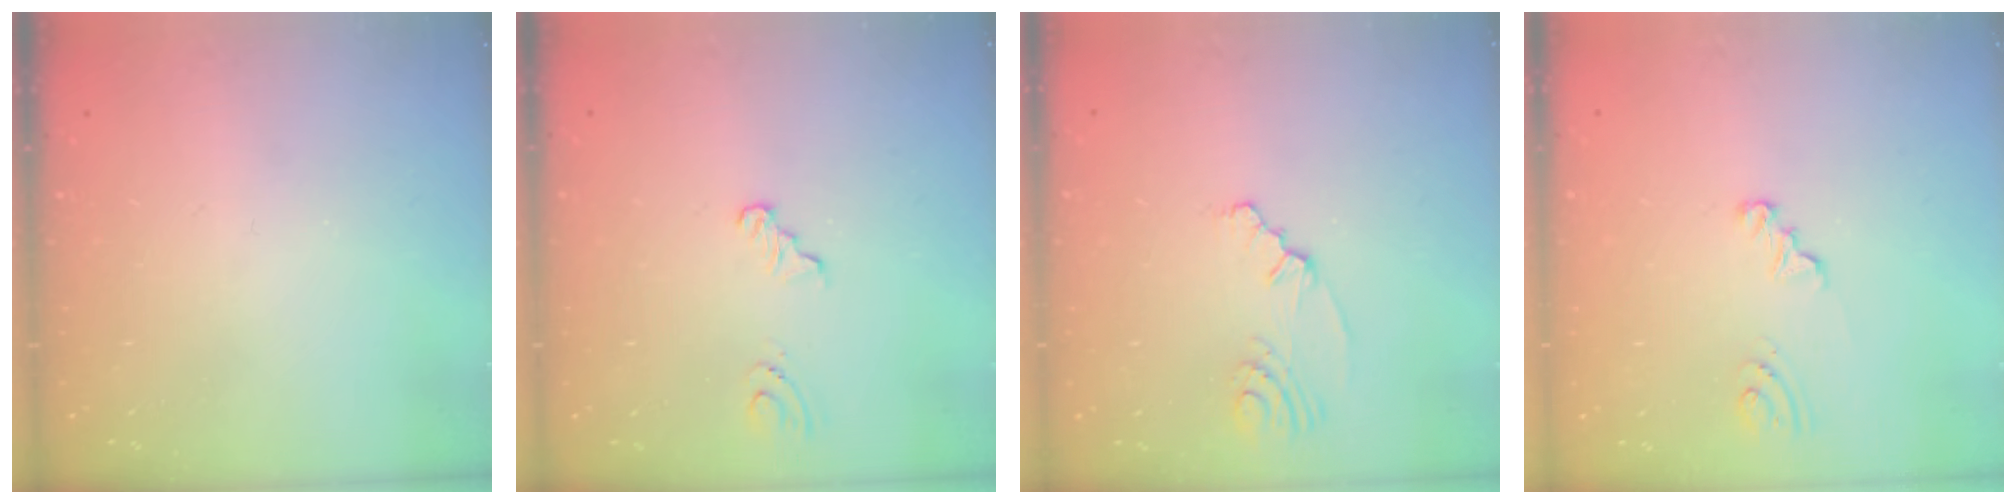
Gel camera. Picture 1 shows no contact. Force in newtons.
{"total": 3.1, "press": 2.8, "slide": 1.4}
{"total": 2.4, "press": 2.1, "slide": 1.2}
{"total": 2.5, "press": 2.5, "slide": 0.3}